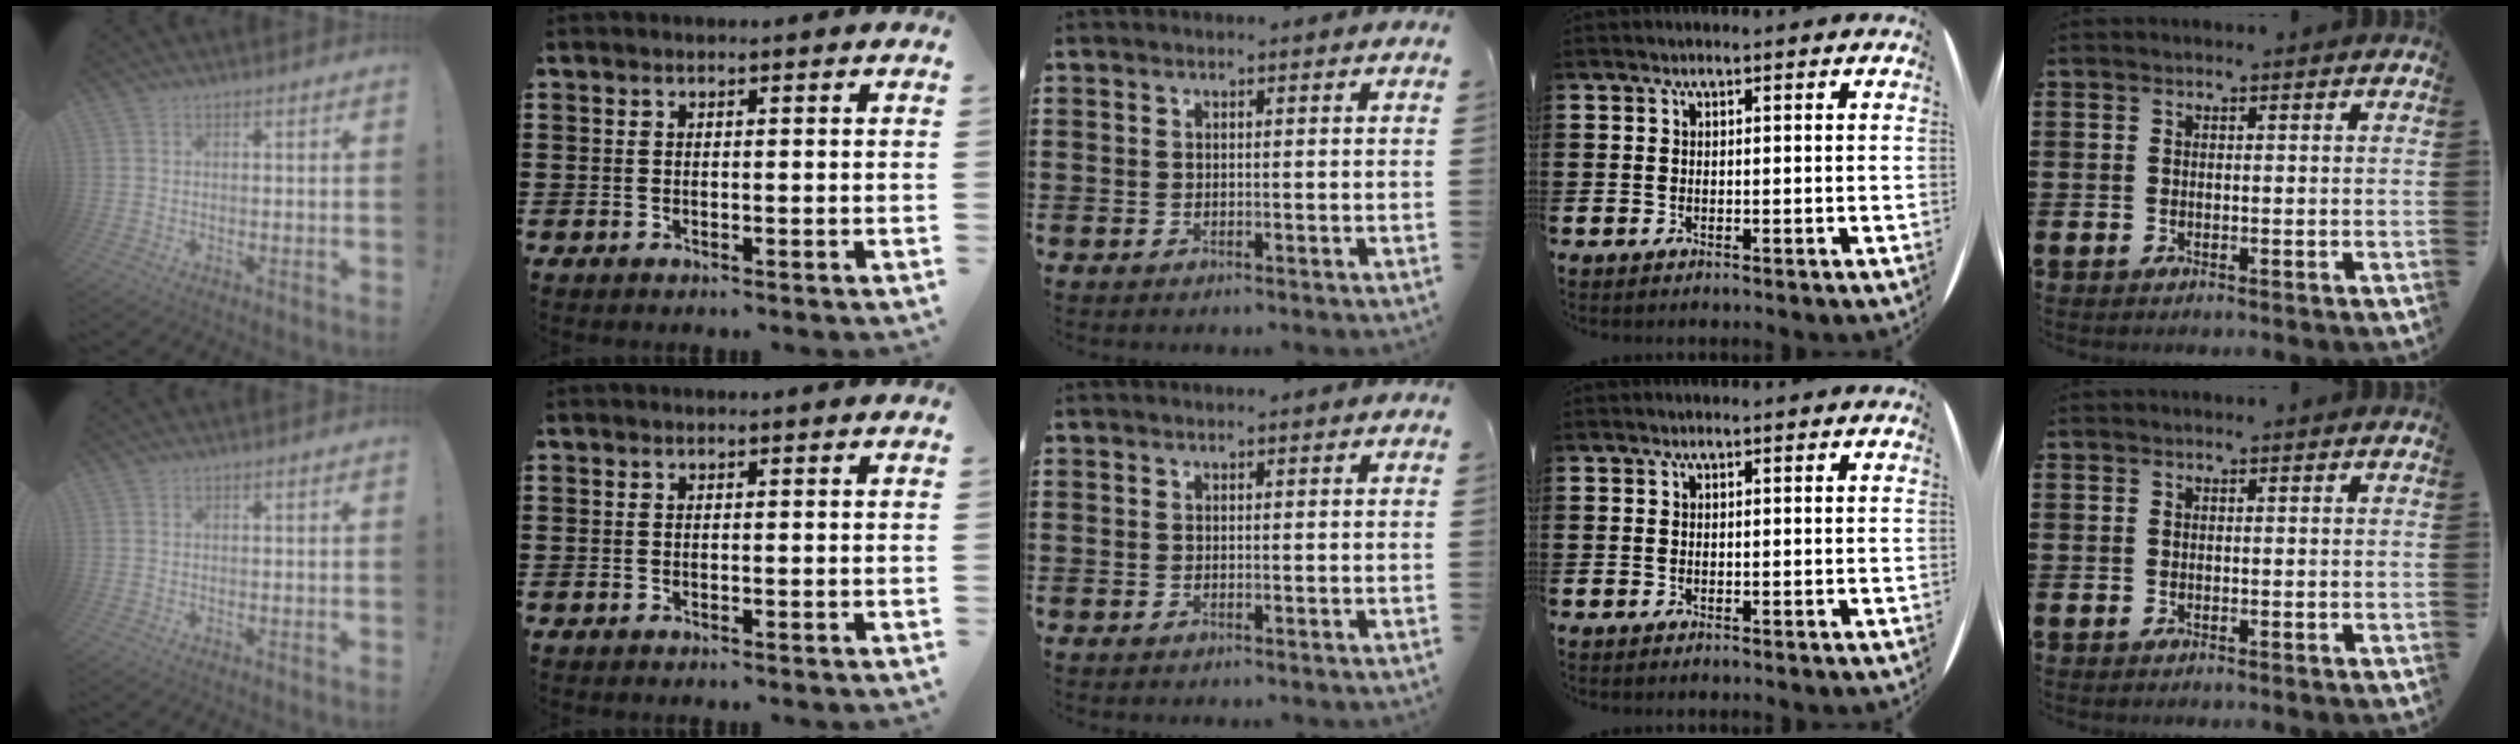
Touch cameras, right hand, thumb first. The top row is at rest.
{}